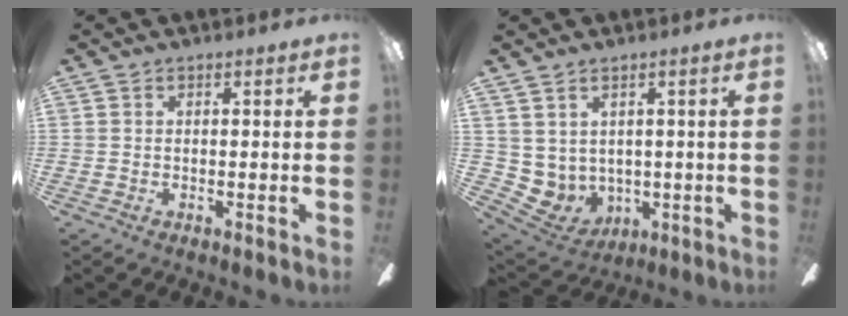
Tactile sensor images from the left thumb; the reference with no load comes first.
{"total": 4.8, "force": [2.6, 3.9, 0.9], "torque": [-0.053, -0.023, 0.054]}